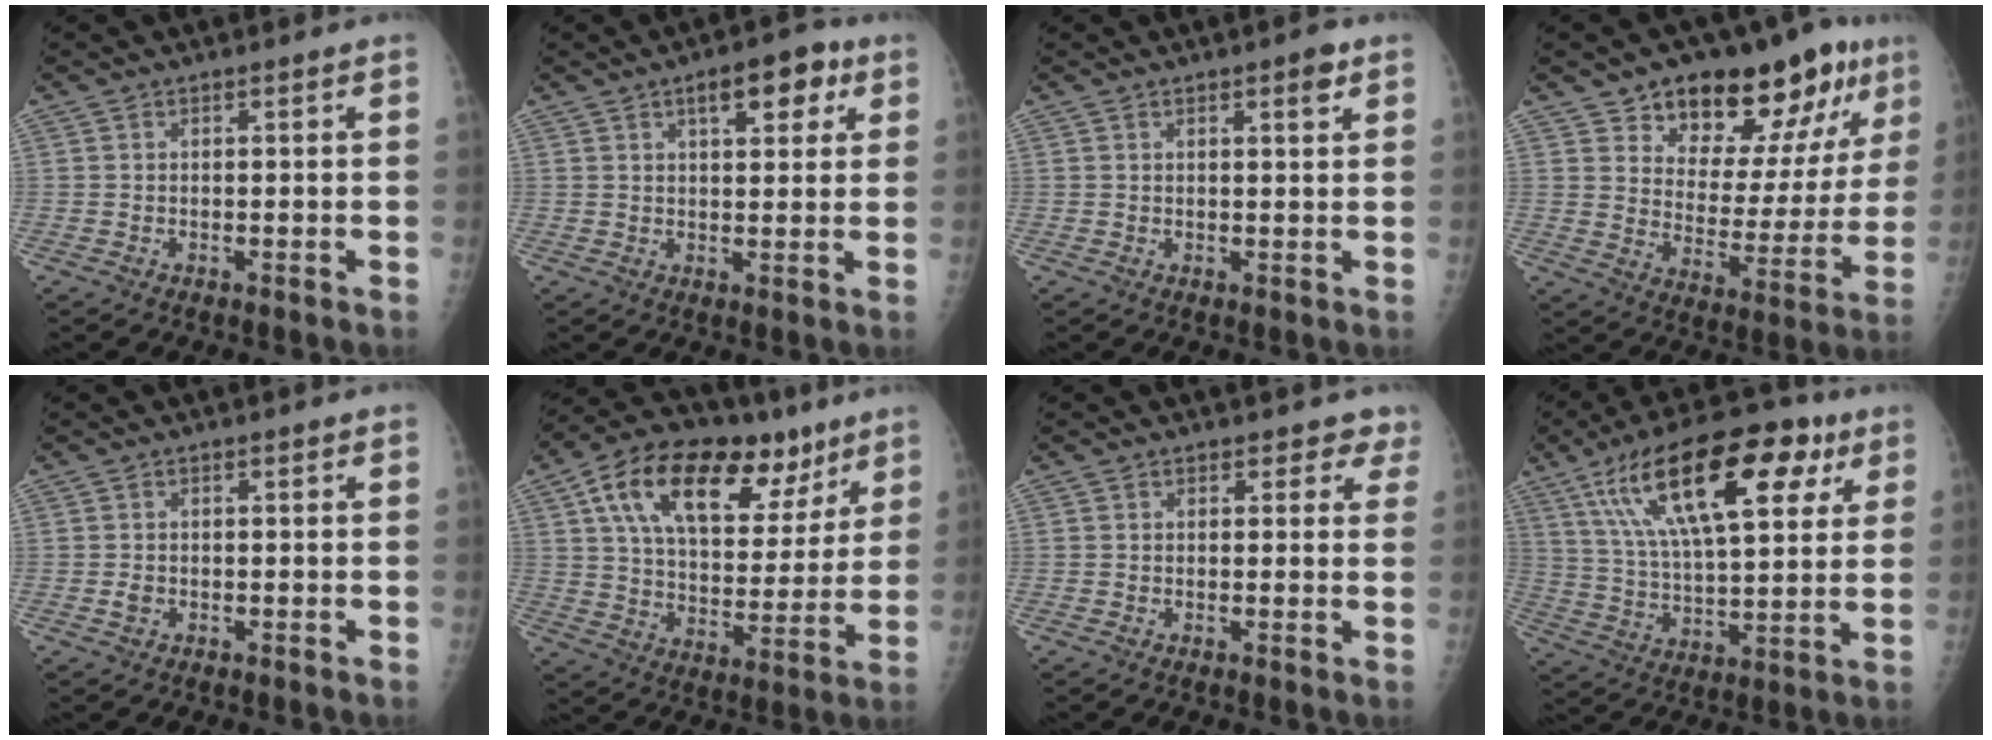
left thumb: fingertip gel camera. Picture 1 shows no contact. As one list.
[{"total": 7.8, "force": [3.7, 3.5, 5.9], "torque": [-0.057, -0.003, 0.046]}, {"total": 2.6, "force": [1.5, 0.7, 2.1], "torque": [-0.024, -0.006, 0.019]}, {"total": 20.1, "force": [12.3, 9.5, 12.9], "torque": [-0.124, -0.055, 0.187]}, {"total": 1.2, "force": [-0.4, 1.0, 0.6], "torque": [-0.005, 0.001, -0.006]}, {"total": 25.2, "force": [12.6, 13.3, 17.2], "torque": [-0.241, -0.003, 0.204]}, {"total": 3.2, "force": [2.4, 2.0, 0.4], "torque": [0.034, -0.010, 0.011]}, {"total": 24.1, "force": [11.1, 10.0, 19.0], "torque": [-0.293, -0.006, 0.185]}]